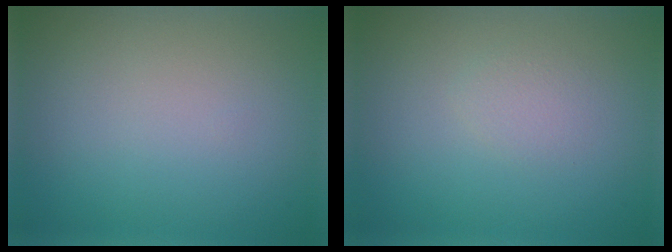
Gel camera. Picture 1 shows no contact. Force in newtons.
{"total": 1.1, "press": 1.1, "slide": 0.0}